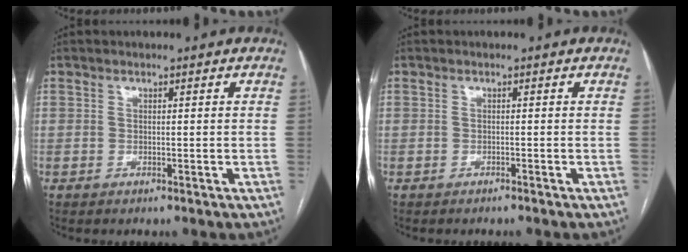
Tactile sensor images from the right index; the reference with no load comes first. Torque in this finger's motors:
{"motor_torque": [-0.05, -0.01, -0.03, 0.00]}